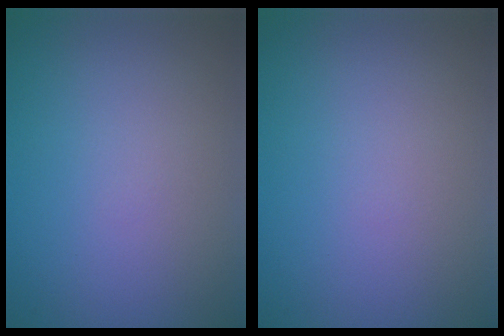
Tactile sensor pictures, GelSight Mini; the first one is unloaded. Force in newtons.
{"total": 0.0}